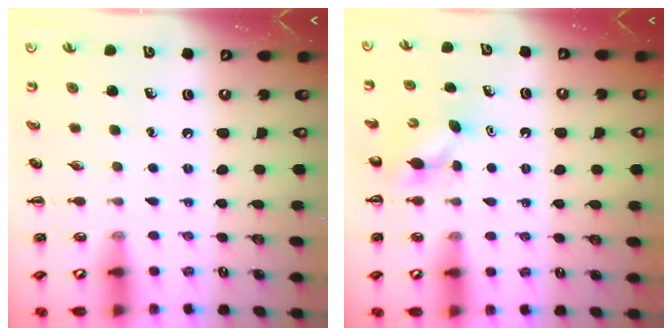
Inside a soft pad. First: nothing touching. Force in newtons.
{"total": 3.8, "press": 3.6, "slide": 1.2}